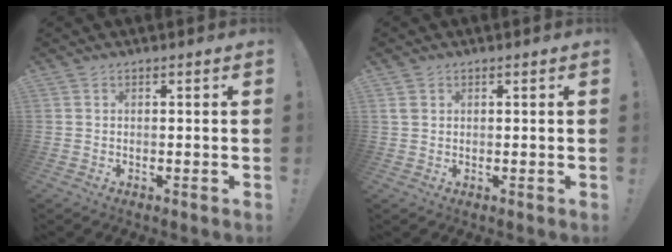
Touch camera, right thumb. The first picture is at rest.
{"total": 1.8, "force": [0.8, 1.5, 0.6], "torque": [-0.004, -0.001, 0.015]}